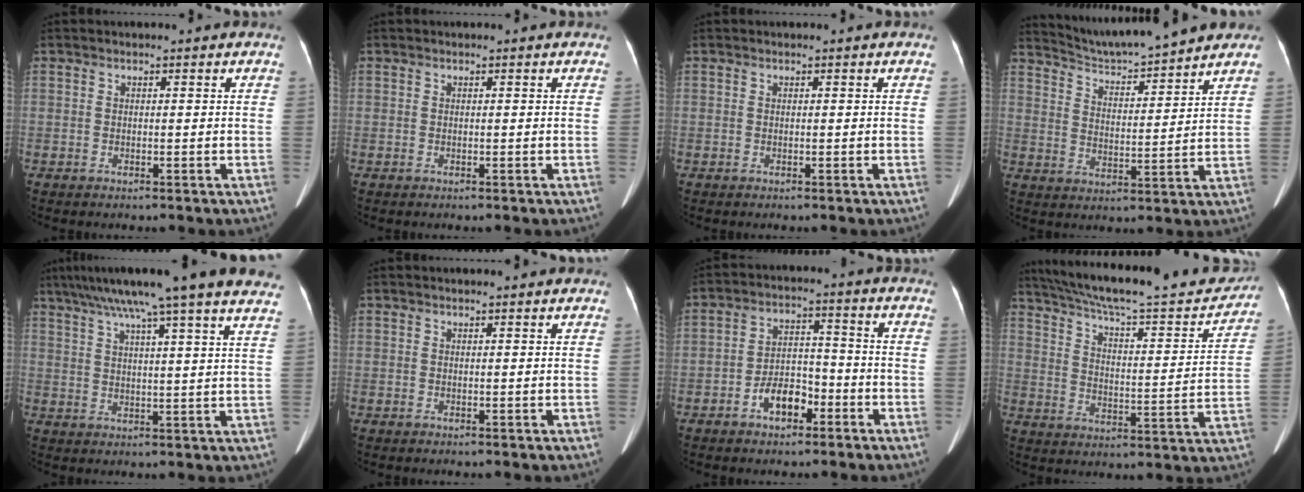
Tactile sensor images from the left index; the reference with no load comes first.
{"total": 0.0}
{"total": 0.0}
{"total": 12.5, "force": [11.8, 0.4, 4.1], "torque": [-0.072, 0.012, 0.190]}
{"total": 23.4, "force": [18.8, -0.4, 13.8], "torque": [-0.230, 0.010, 0.246]}
{"total": 1.4, "force": [1.4, 0.2, 0.5], "torque": [-0.009, 0.010, 0.018]}
{"total": 6.1, "force": [-3.4, 3.3, 3.9], "torque": [-0.075, 0.017, -0.059]}
{"total": 25.9, "force": [23.1, 3.6, 11.1], "torque": [-0.179, -0.017, 0.316]}